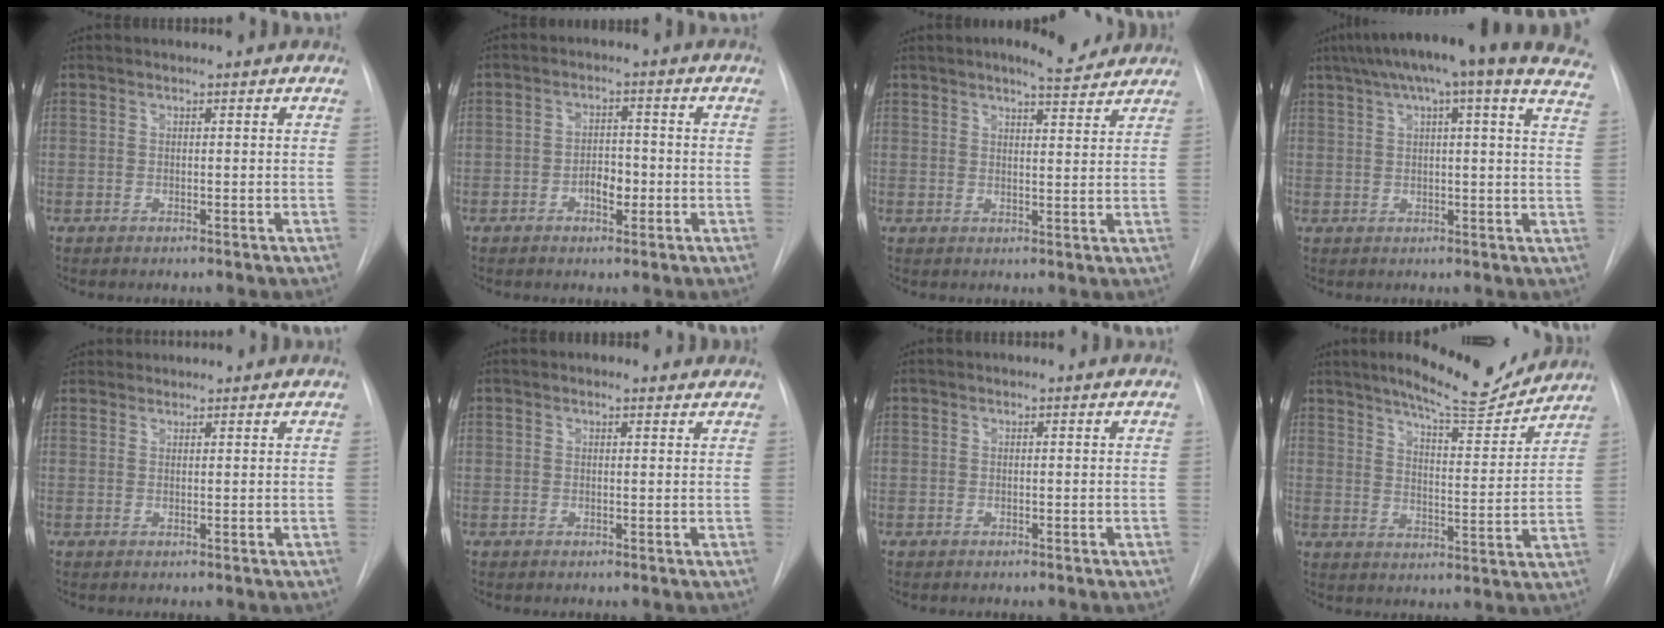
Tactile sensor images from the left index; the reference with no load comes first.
{"total": 3.6, "force": [-1.3, 1.9, 2.8], "torque": [-0.041, 0.007, -0.020]}
{"total": 6.6, "force": [5.6, 1.4, 3.1], "torque": [-0.044, 0.005, 0.070]}
{"total": 25.1, "force": [19.8, 2.4, 15.3], "torque": [-0.215, 0.017, 0.236]}
{"total": 4.2, "force": [3.9, 1.6, 0.4], "torque": [-0.004, 0.032, 0.069]}
{"total": 1.6, "force": [1.1, 0.8, 0.8], "torque": [-0.016, 0.010, 0.013]}
{"total": 0.0}
{"total": 12.4, "force": [11.3, 1.4, 4.9], "torque": [-0.071, -0.018, 0.159]}